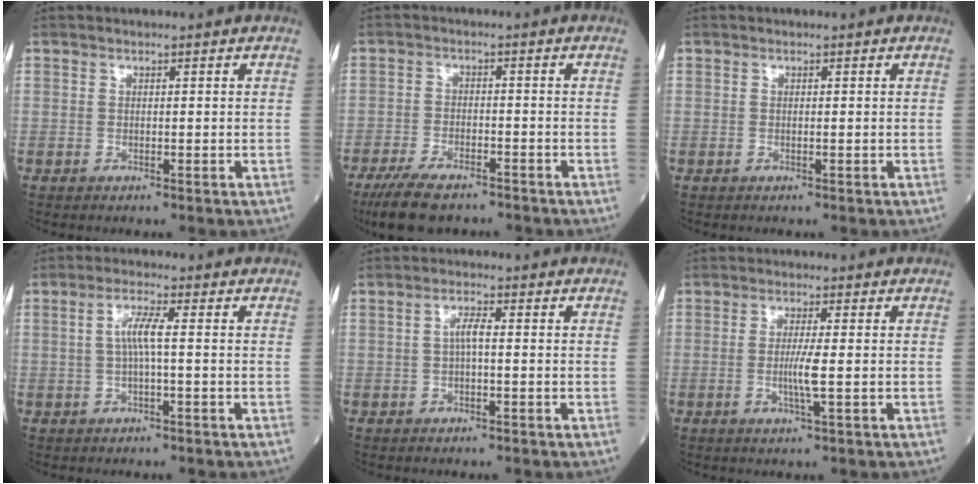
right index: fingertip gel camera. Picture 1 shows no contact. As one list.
[{"total": 8.5, "force": [-6.7, 2.6, 4.5], "torque": [-0.087, -0.016, -0.115]}, {"total": 0.0}, {"total": 3.6, "force": [0.1, 0.2, 3.6], "torque": [-0.071, 0.008, 0.003]}, {"total": 2.3, "force": [-0.1, 0.4, 2.2], "torque": [-0.041, 0.004, -0.004]}, {"total": 3.5, "force": [-0.6, -0.4, 3.4], "torque": [-0.069, -0.006, -0.012]}]